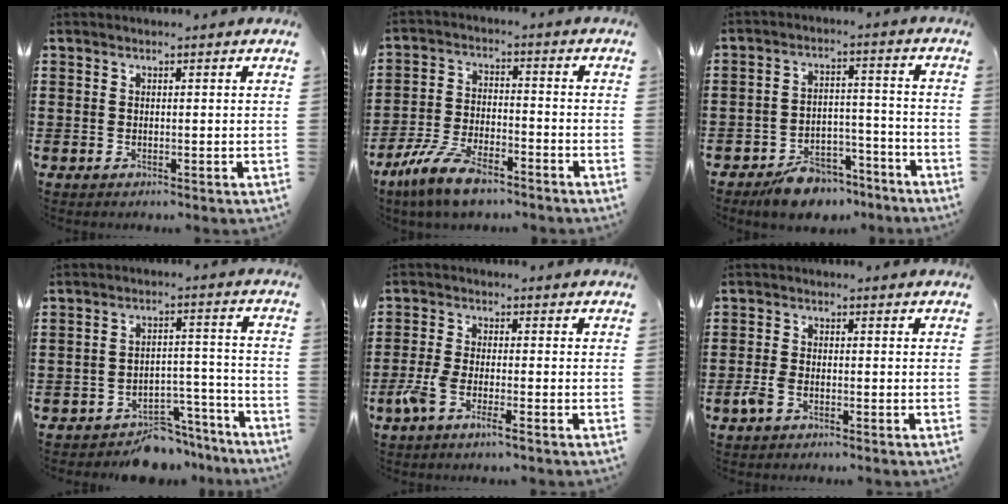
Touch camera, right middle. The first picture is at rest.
{"total": 8.6, "force": [-6.5, 2.4, 5.1], "torque": [-0.115, 0.007, -0.128]}
{"total": 6.7, "force": [-6.0, 2.4, 1.7], "torque": [-0.018, 0.031, -0.112]}
{"total": 6.4, "force": [-6.0, 1.8, 1.3], "torque": [-0.013, 0.026, -0.116]}
{"total": 4.3, "force": [-2.3, 0.9, 3.5], "torque": [-0.093, -0.009, -0.050]}
{"total": 2.7, "force": [-1.4, 1.1, 2.0], "torque": [-0.057, -0.005, -0.032]}